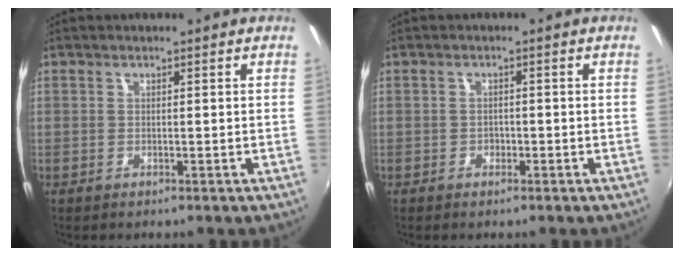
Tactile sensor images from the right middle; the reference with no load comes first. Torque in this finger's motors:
{"motor_torque": [-0.38, -0.12, -0.01, 0.00]}